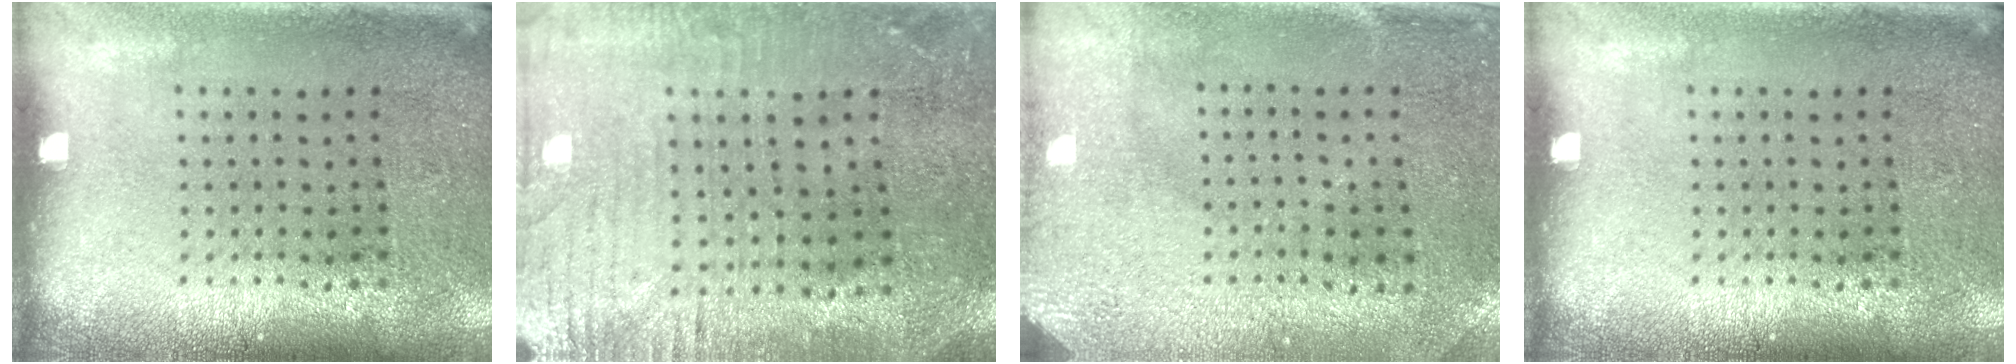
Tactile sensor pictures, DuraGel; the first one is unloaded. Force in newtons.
{"total": 1.1, "press": 1.0, "slide": 0.4}
{"total": 3.0, "press": 2.4, "slide": 1.8}
{"total": 0.0}